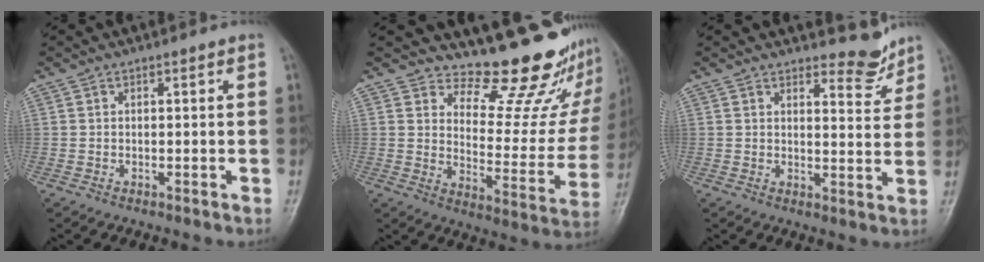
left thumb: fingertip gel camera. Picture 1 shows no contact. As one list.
[{"total": 18.1, "force": [15.8, 6.1, 6.5], "torque": [-0.029, -0.149, 0.197]}, {"total": 5.0, "force": [4.5, 1.8, 1.2], "torque": [0.004, -0.043, 0.061]}]